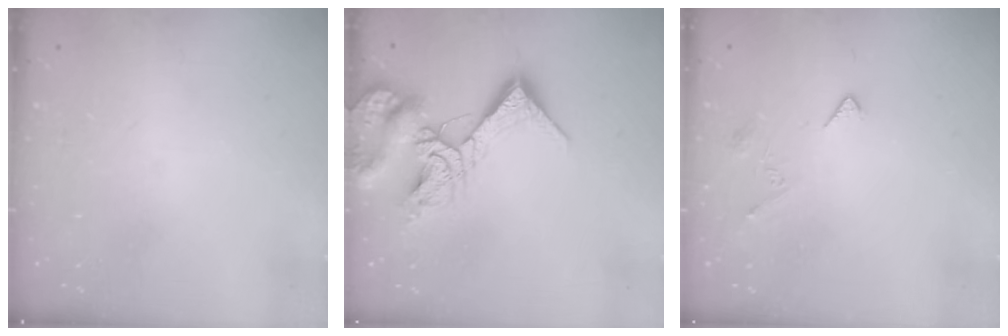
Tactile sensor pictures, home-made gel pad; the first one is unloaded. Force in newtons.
{"total": 15.6, "press": 15.5, "slide": 1.8}
{"total": 3.0, "press": 3.0, "slide": 0.7}